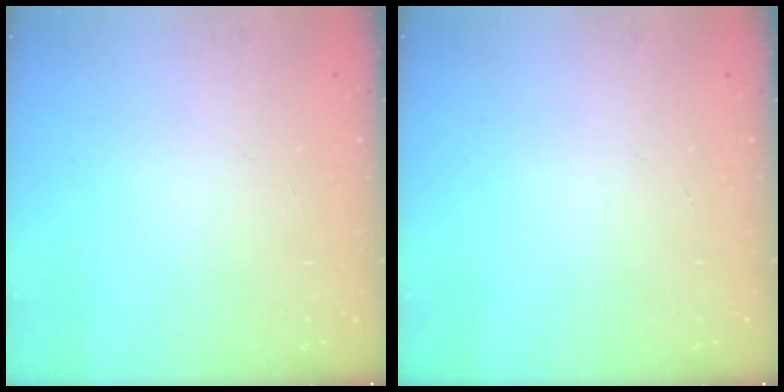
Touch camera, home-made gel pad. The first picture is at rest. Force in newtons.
{"total": 0.0}